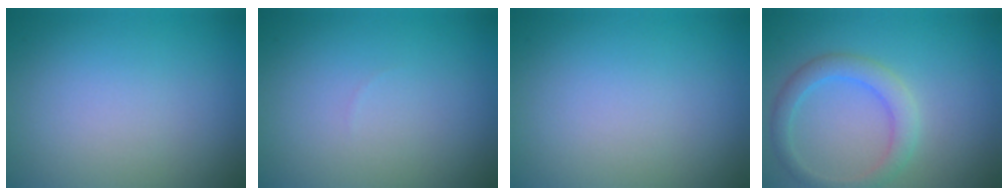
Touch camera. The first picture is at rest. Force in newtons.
{"total": 0.0}
{"total": 0.0}
{"total": 2.9, "press": 2.9, "slide": 0.1}